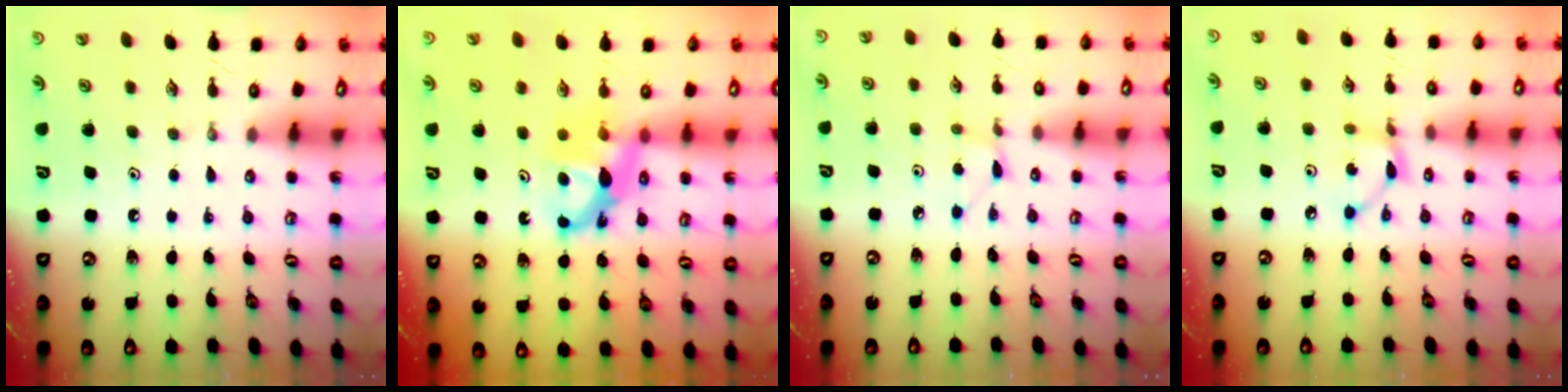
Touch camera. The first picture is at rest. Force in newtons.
{"total": 7.2, "press": 7.2, "slide": 0.4}
{"total": 2.5, "press": 2.5, "slide": 0.3}
{"total": 4.1, "press": 4.1, "slide": 0.1}